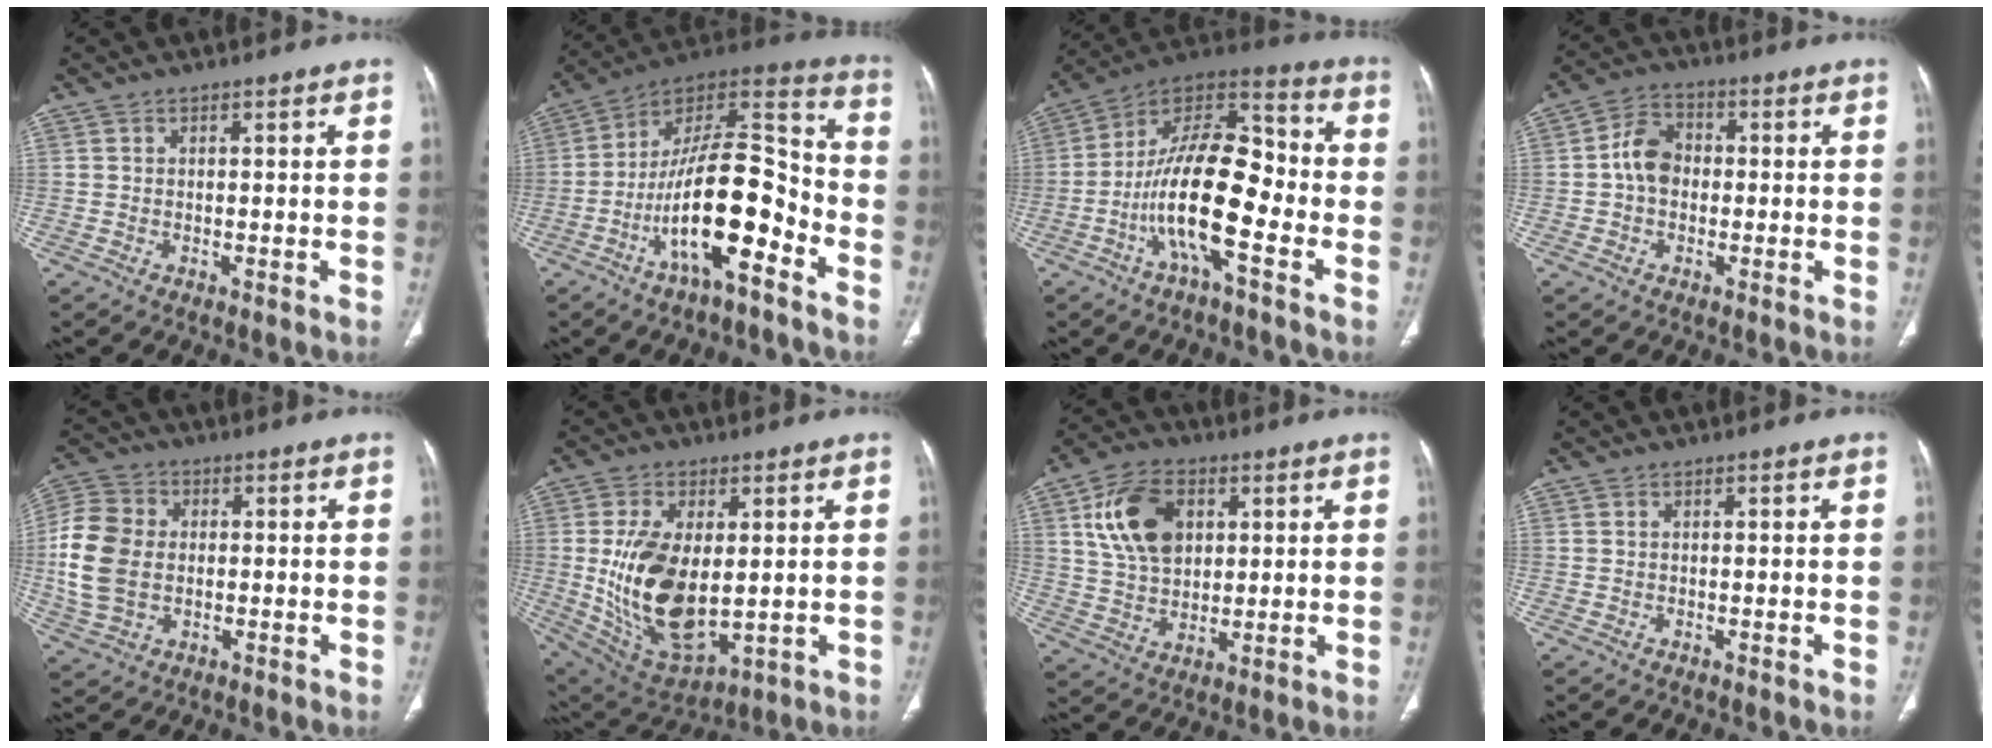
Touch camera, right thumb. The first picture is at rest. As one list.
[{"total": 20.0, "force": [-8.4, 7.2, 16.6], "torque": [-0.275, 0.076, -0.145]}, {"total": 19.0, "force": [-5.4, 7.5, 16.5], "torque": [-0.273, 0.061, -0.101]}, {"total": 6.6, "force": [-0.3, 5.0, 4.2], "torque": [-0.061, 0.019, -0.016]}, {"total": 12.7, "force": [-0.3, 9.3, 8.6], "torque": [-0.181, 0.010, -0.006]}, {"total": 18.2, "force": [0.4, 10.0, 15.2], "torque": [-0.278, -0.018, 0.033]}, {"total": 13.2, "force": [4.1, 8.9, 8.8], "torque": [-0.139, -0.005, 0.077]}, {"total": 0.0}]